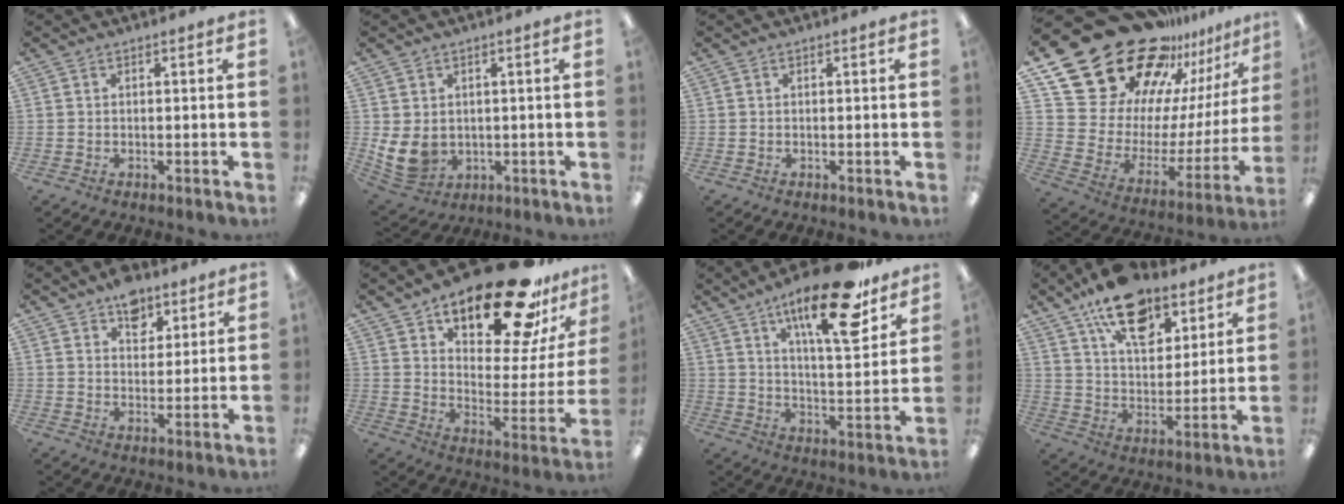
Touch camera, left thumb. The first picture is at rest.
{"total": 7.4, "force": [0.6, 6.0, 4.2], "torque": [-0.103, -0.004, 0.015]}
{"total": 0.0}
{"total": 29.0, "force": [21.5, 15.2, 12.2], "torque": [-0.200, -0.171, 0.418]}
{"total": 8.1, "force": [5.3, 5.3, 3.0], "torque": [-0.023, -0.024, 0.092]}
{"total": 24.0, "force": [18.1, 8.3, 13.5], "torque": [-0.187, -0.121, 0.296]}
{"total": 21.1, "force": [13.5, 6.3, 14.9], "torque": [-0.230, -0.069, 0.212]}
{"total": 17.9, "force": [11.9, 9.5, 9.5], "torque": [-0.146, -0.059, 0.210]}